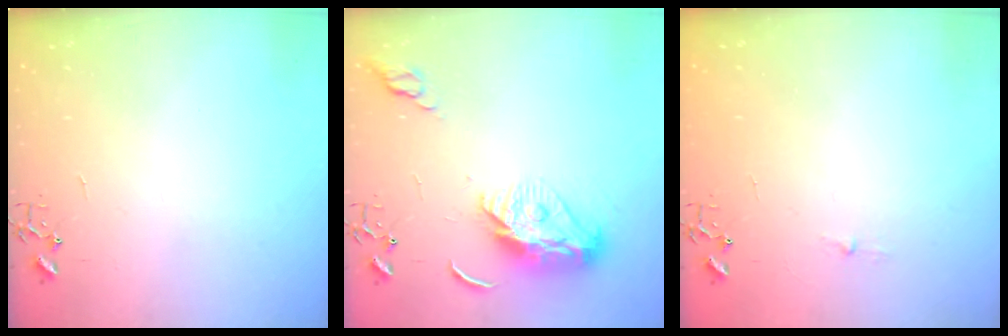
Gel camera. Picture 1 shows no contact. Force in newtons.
{"total": 10.9, "press": 10.9, "slide": 0.9}
{"total": 2.6, "press": 2.5, "slide": 0.4}